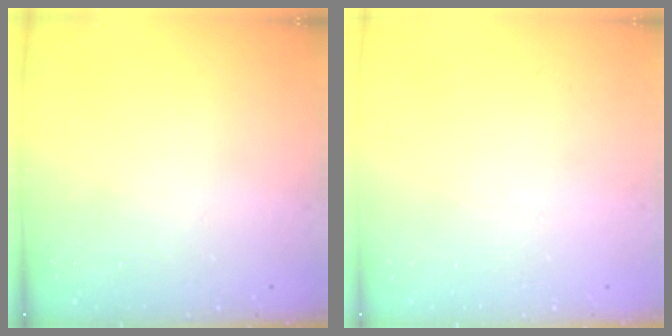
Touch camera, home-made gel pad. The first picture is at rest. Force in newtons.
{"total": 0.0}